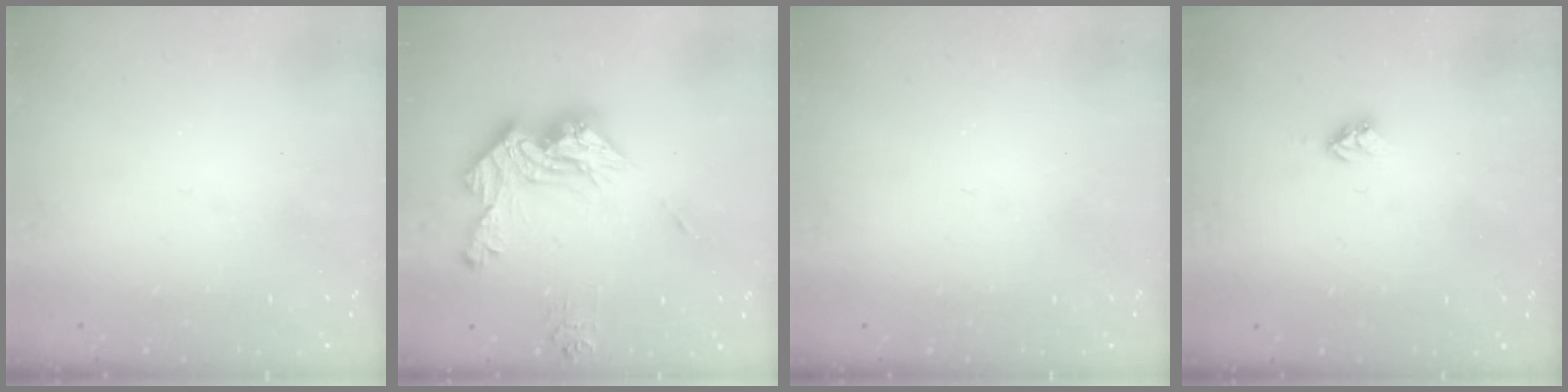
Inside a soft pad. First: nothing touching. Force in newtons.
{"total": 15.1, "press": 15.0, "slide": 1.5}
{"total": 0.0}
{"total": 3.3, "press": 3.2, "slide": 0.5}